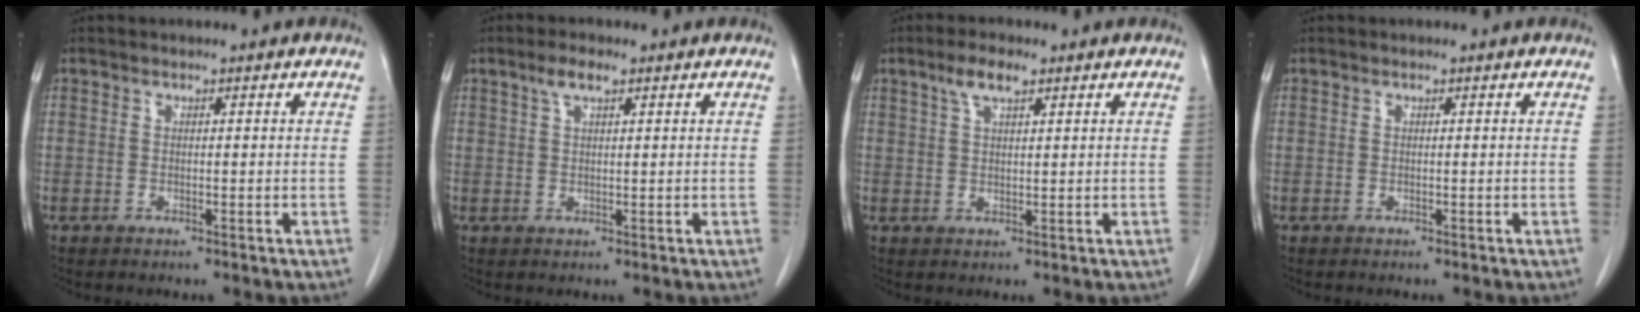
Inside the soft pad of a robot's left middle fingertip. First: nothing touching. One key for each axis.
{"total": 2.8, "fx": 1.7, "fy": 0.6, "fz": 2.1, "tx": -0.046, "ty": 0.008, "tz": 0.035}
{"total": 3.9, "fx": 2.4, "fy": 1.0, "fz": 2.8, "tx": -0.061, "ty": 0.008, "tz": 0.048}
{"total": 0.0}